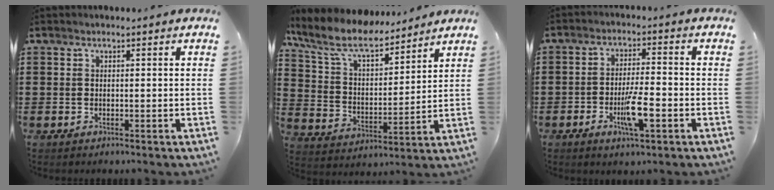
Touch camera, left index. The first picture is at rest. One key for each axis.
{"total": 9.0, "fx": 7.8, "fy": 2.4, "fz": 3.9, "tx": -0.112, "ty": -0.038, "tz": 0.136}
{"total": 6.9, "fx": -2.5, "fy": 1.7, "fz": 6.2, "tx": -0.112, "ty": -0.003, "tz": -0.043}